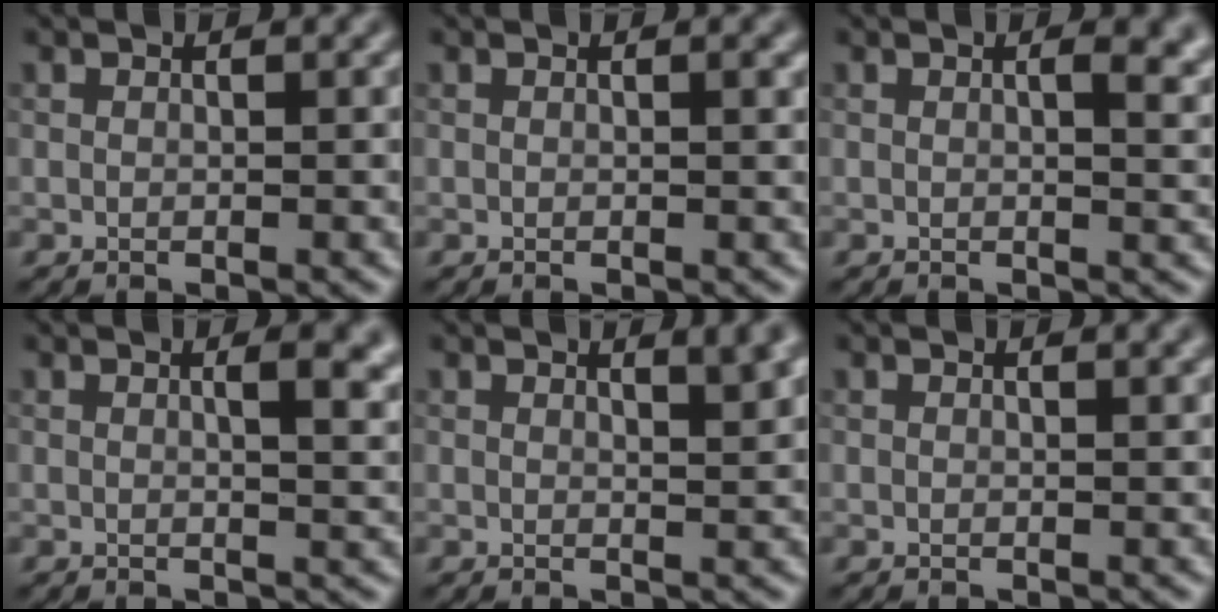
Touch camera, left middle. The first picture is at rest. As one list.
[{"total": 0.7, "force": [0.2, 0.1, 0.6], "torque": [-0.008, 0.001, 0.002]}, {"total": 2.8, "force": [0.9, 1.0, 2.5], "torque": [-0.027, 0.001, 0.012]}, {"total": 4.1, "force": [1.2, 1.5, 3.6], "torque": [-0.032, 0.009, 0.013]}, {"total": 3.5, "force": [1.9, 1.2, 2.7], "torque": [-0.012, 0.008, 0.018]}, {"total": 1.0, "force": [0.7, 0.3, 0.7], "torque": [-0.004, 0.004, 0.010]}]